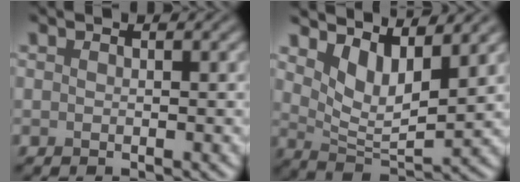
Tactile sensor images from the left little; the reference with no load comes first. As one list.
[{"total": 5.0, "force": [2.7, 2.2, 3.7], "torque": [-0.075, -0.017, 0.050]}]